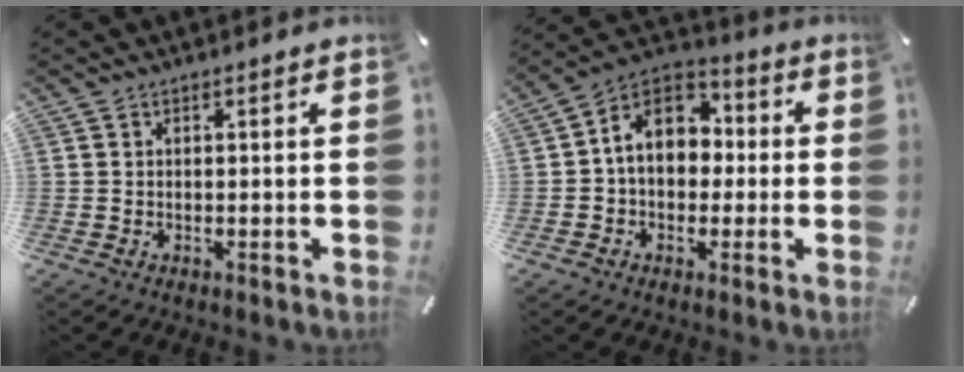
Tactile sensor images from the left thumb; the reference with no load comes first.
{"total": 10.7, "force": [0.7, 8.9, 5.8], "torque": [-0.114, 0.010, 0.012]}